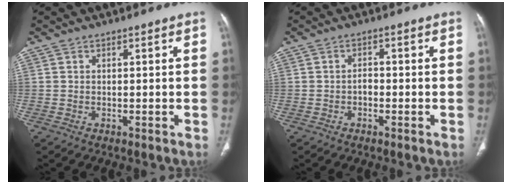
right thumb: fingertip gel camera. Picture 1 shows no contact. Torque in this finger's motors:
{"motor_torque": [0.62, 0.36, 0.14, -0.58, 0.06]}